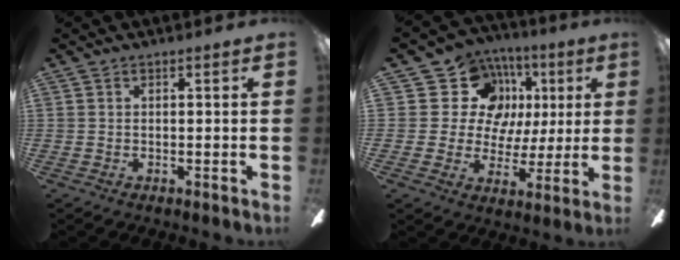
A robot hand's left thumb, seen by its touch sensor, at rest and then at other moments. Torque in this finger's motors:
{"motor_torque": [-0.03, 0.51, -0.22, 0.14, 0.07]}